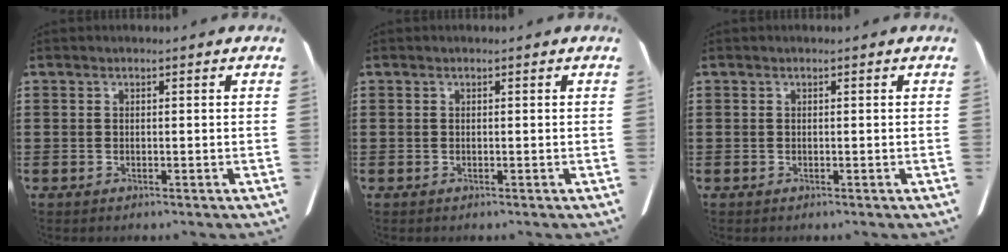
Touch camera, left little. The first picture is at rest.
{"total": 0.0}
{"total": 0.0}